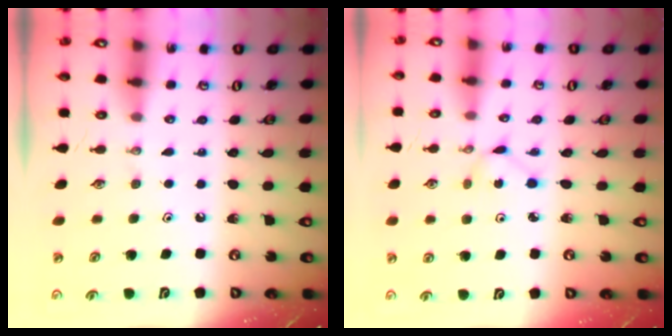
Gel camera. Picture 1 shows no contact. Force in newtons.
{"total": 1.5, "press": 1.5, "slide": 0.2}